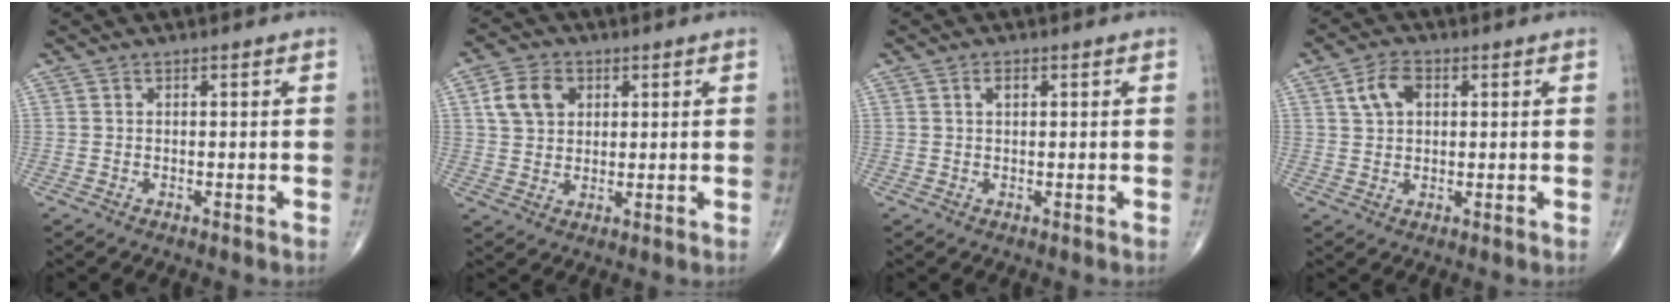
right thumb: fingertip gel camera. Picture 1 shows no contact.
{"total": 7.5, "force": [2.5, 5.6, 4.2], "torque": [-0.062, 0.001, 0.044]}
{"total": 1.6, "force": [0.6, 0.9, 1.2], "torque": [-0.020, 0.002, 0.011]}
{"total": 5.4, "force": [1.8, 3.6, 3.7], "torque": [-0.061, 0.005, 0.031]}